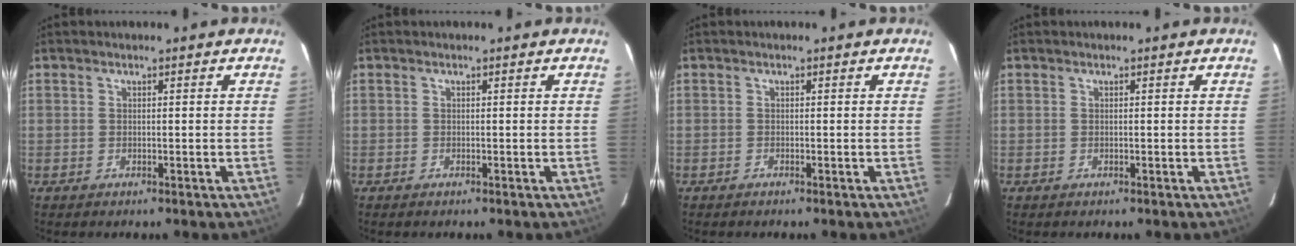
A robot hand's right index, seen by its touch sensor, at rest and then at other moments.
{"total": 0.0}
{"total": 0.0}
{"total": 0.0}